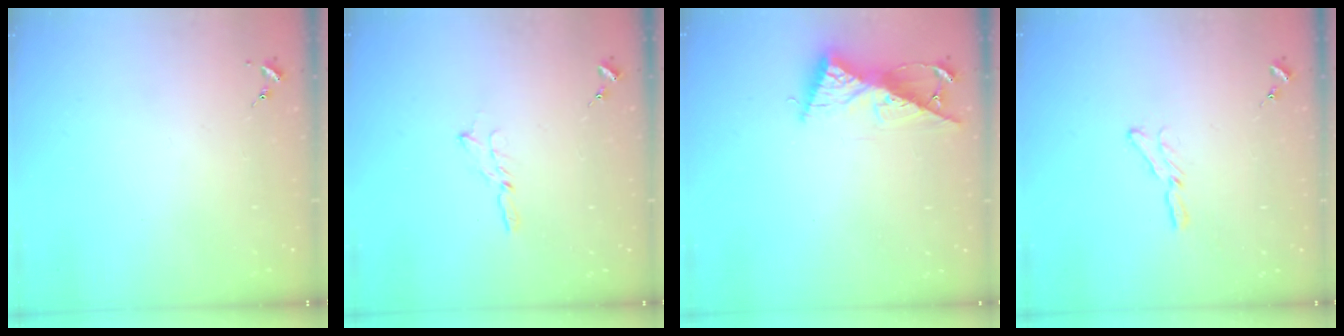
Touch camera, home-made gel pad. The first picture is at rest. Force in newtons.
{"total": 3.4, "press": 3.4, "slide": 0.3}
{"total": 10.1, "press": 10.1, "slide": 0.9}
{"total": 4.7, "press": 4.7, "slide": 0.5}